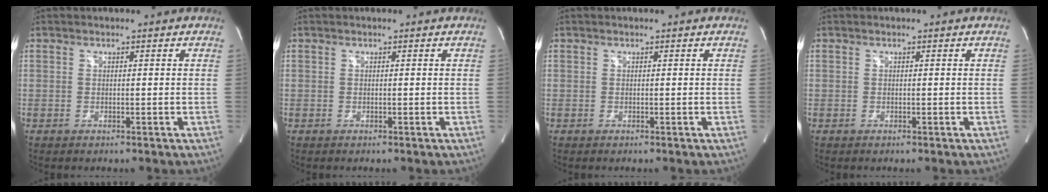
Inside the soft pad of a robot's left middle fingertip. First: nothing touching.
{"total": 0.0}
{"total": 0.0}
{"total": 0.0}